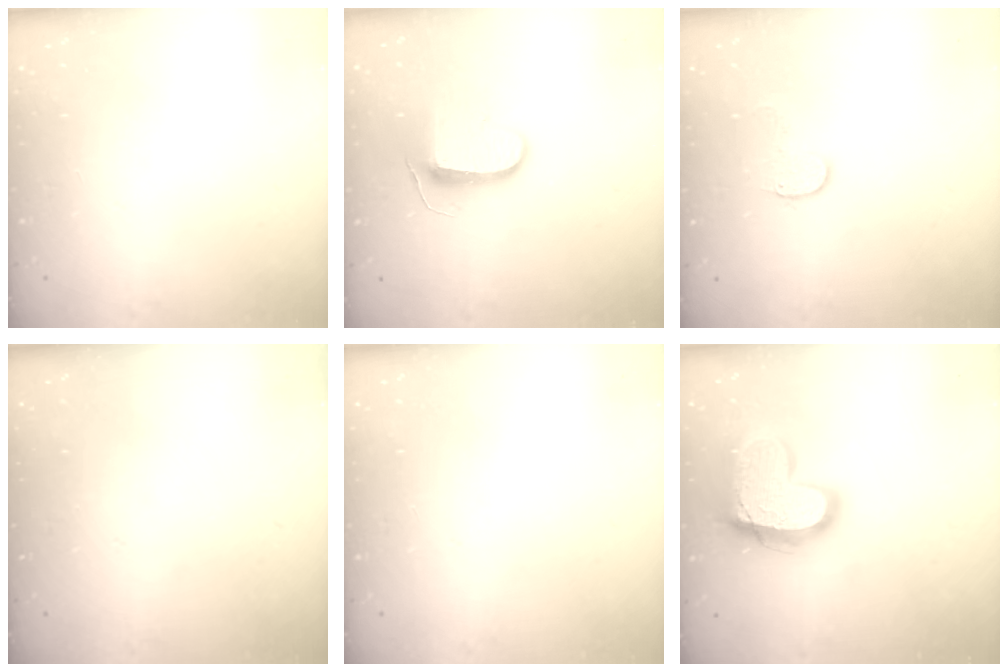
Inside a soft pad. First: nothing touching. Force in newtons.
{"total": 9.4, "press": 9.4, "slide": 0.2}
{"total": 5.5, "press": 5.5, "slide": 0.6}
{"total": 0.0}
{"total": 0.0}
{"total": 17.5, "press": 17.4, "slide": 1.3}